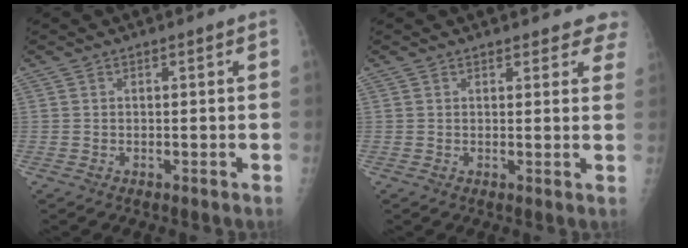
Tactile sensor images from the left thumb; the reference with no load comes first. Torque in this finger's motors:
{"motor_torque": [0.07, 0.10, -0.23, -0.27, 0.03]}